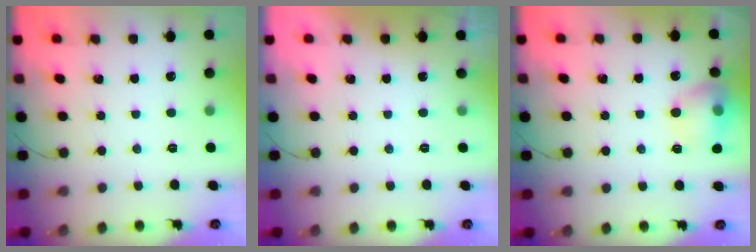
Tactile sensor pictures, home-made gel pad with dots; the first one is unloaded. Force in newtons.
{"total": 0.0}
{"total": 12.4, "press": 12.2, "slide": 1.6}